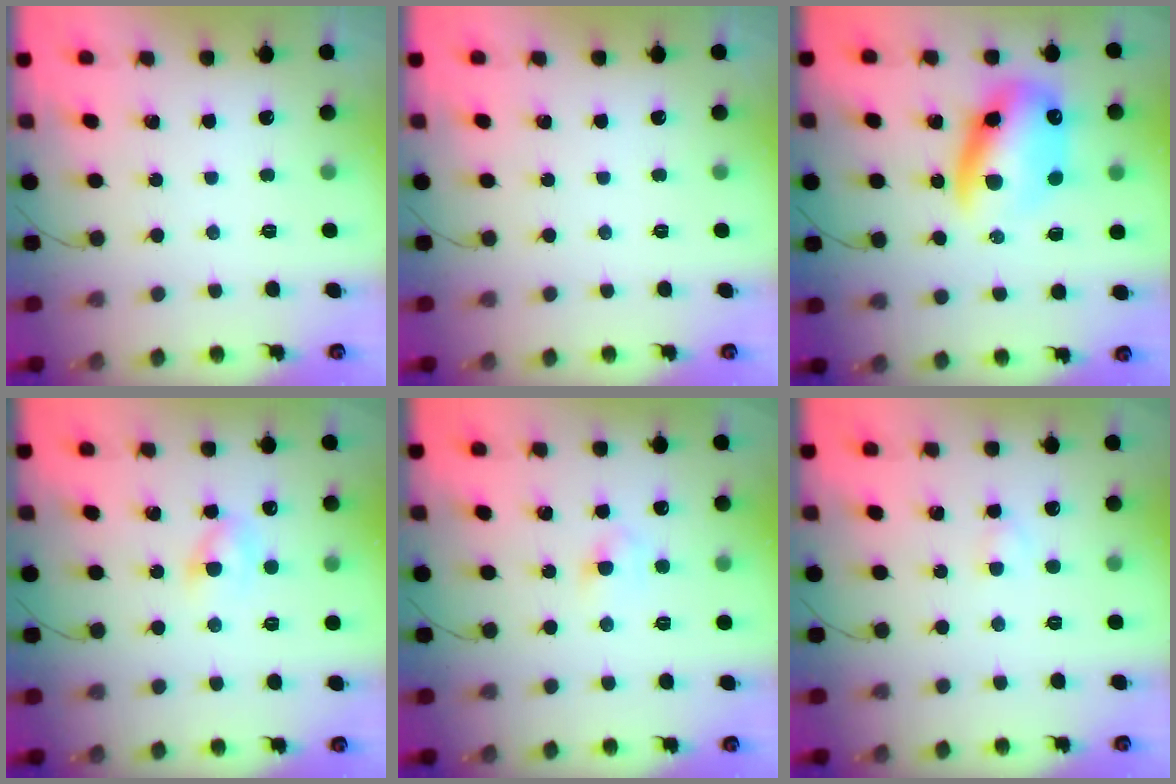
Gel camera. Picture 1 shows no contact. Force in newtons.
{"total": 0.0}
{"total": 14.9, "press": 14.4, "slide": 3.8}
{"total": 3.2, "press": 2.9, "slide": 1.2}
{"total": 3.2, "press": 3.0, "slide": 1.0}
{"total": 1.5, "press": 1.3, "slide": 0.7}